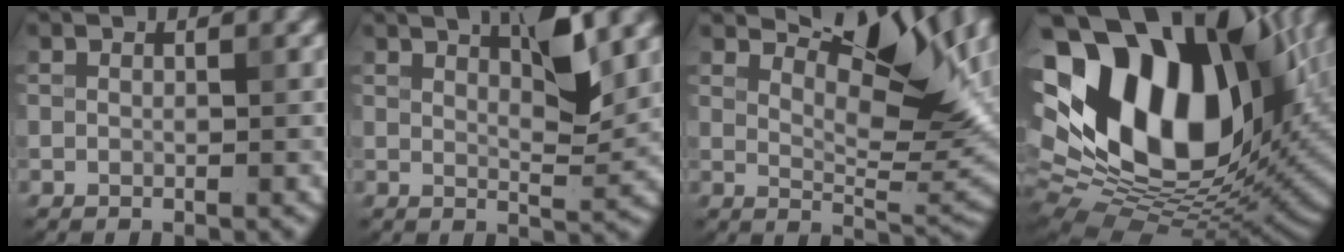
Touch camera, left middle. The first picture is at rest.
{"total": 3.5, "force": [1.8, 0.3, 2.9], "torque": [-0.058, 0.001, 0.047]}
{"total": 7.8, "force": [4.0, 2.4, 6.2], "torque": [-0.106, 0.000, 0.086]}
{"total": 19.1, "force": [3.2, 12.6, 14.1], "torque": [-0.297, 0.005, 0.090]}